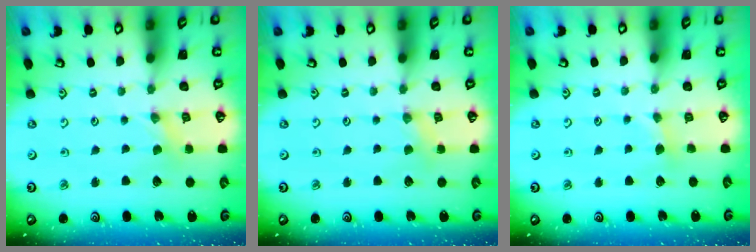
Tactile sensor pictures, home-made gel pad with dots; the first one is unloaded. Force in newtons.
{"total": 3.1, "press": 3.0, "slide": 0.3}
{"total": 2.9, "press": 2.9, "slide": 0.4}